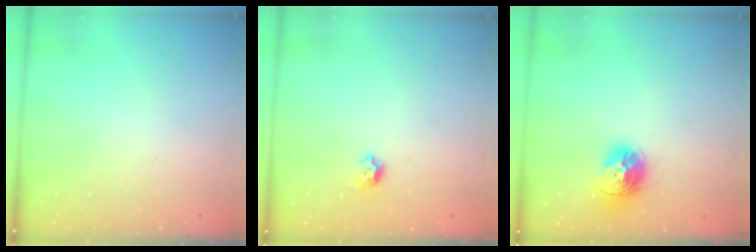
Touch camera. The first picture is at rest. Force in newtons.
{"total": 4.1, "press": 4.0, "slide": 0.7}
{"total": 12.1, "press": 12.1, "slide": 0.5}